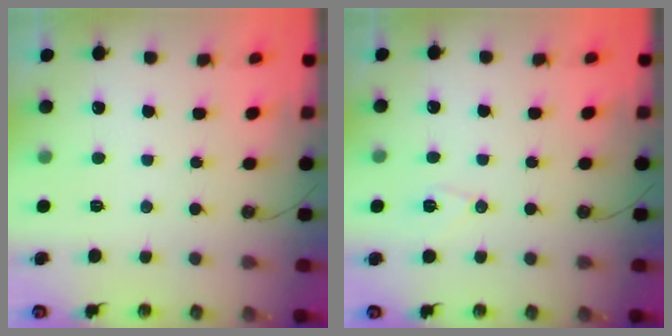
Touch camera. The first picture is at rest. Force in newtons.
{"total": 6.7, "press": 6.4, "slide": 2.1}